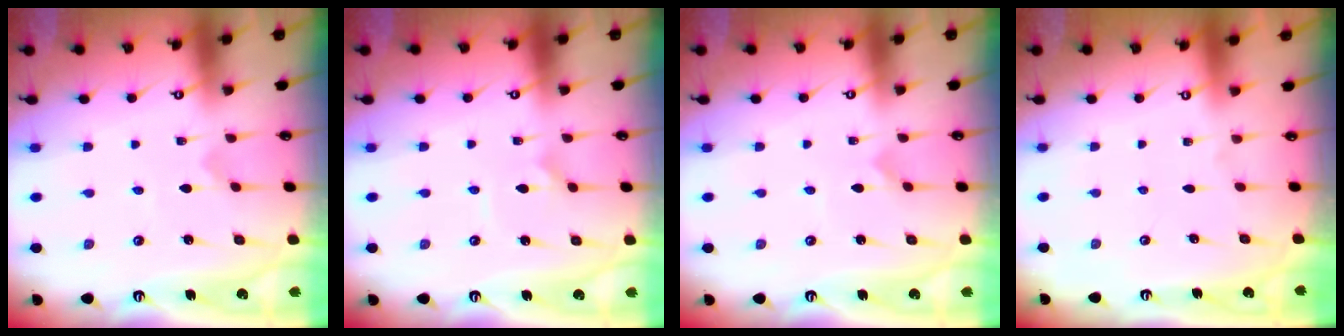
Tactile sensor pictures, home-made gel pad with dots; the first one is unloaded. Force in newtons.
{"total": 2.5, "press": 2.4, "slide": 0.4}
{"total": 0.0}
{"total": 0.0}